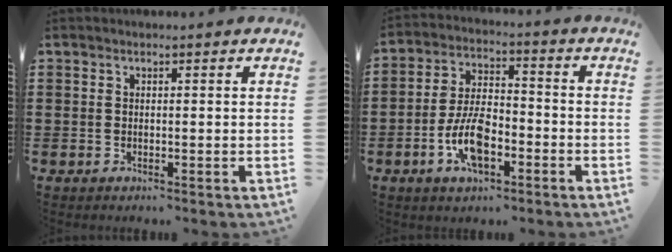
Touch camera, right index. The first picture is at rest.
{"total": 8.5, "force": [-3.4, 4.1, 6.6], "torque": [-0.149, 0.002, -0.067]}